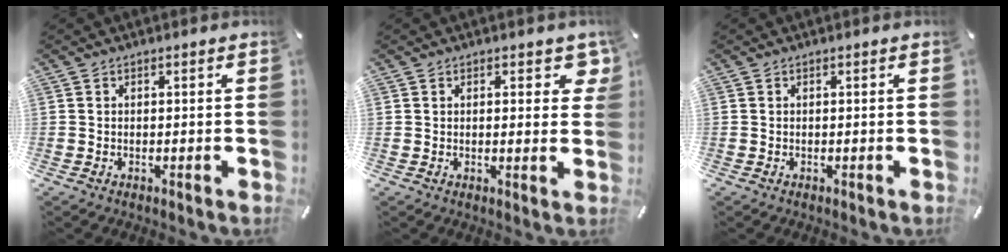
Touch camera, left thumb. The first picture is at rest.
{"total": 4.4, "force": [2.0, 2.2, 3.2], "torque": [-0.036, -0.002, 0.028]}
{"total": 0.0}